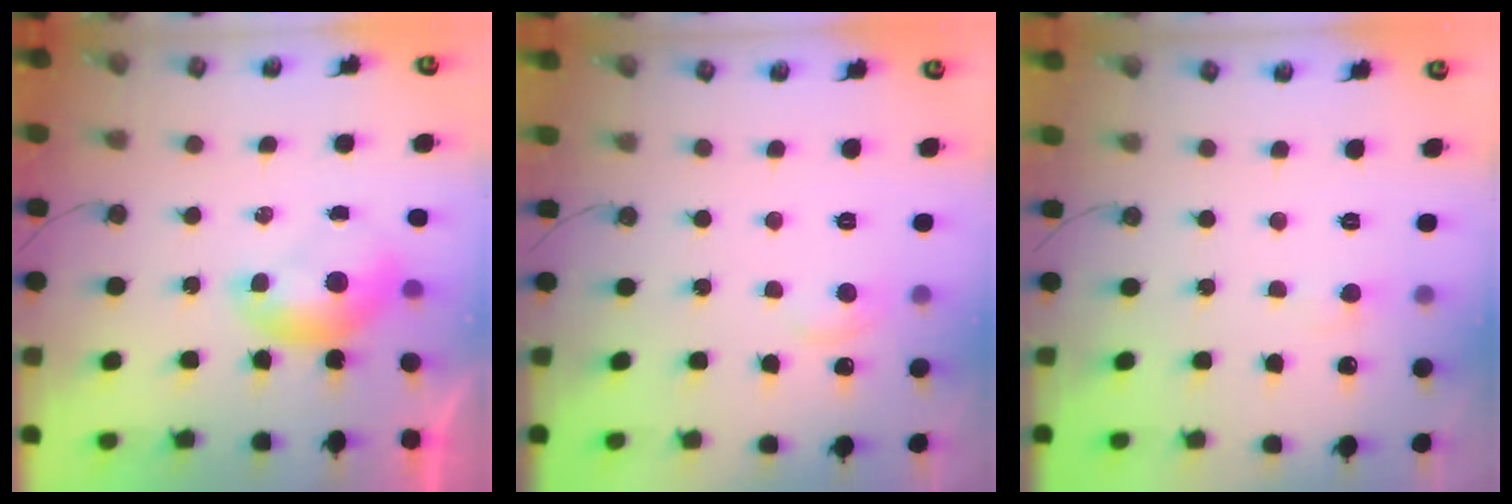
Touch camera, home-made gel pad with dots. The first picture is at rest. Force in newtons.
{"total": 0.9, "press": 0.1, "slide": 0.9}
{"total": 0.0}